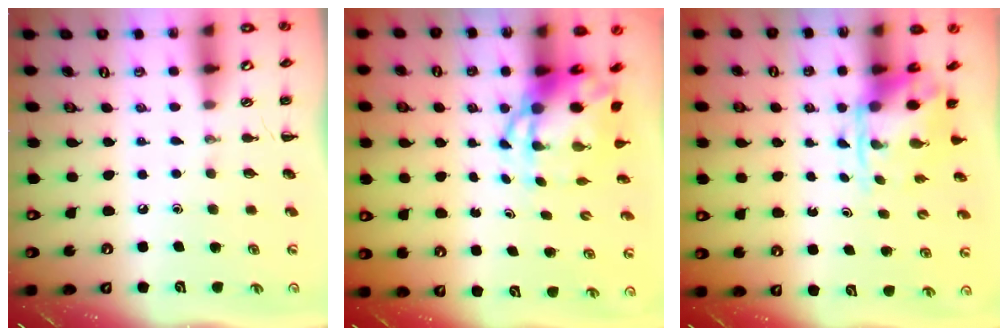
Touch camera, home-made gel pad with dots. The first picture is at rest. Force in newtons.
{"total": 6.7, "press": 6.4, "slide": 2.0}
{"total": 3.8, "press": 3.6, "slide": 0.9}